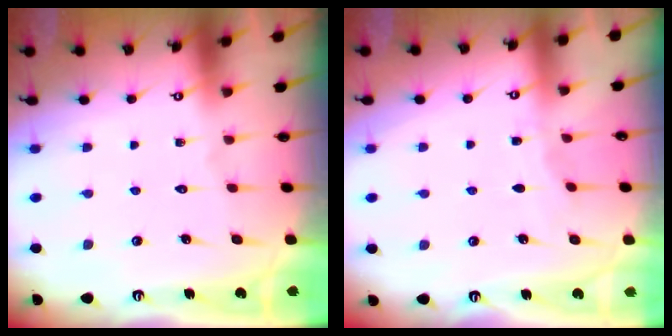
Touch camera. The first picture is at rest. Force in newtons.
{"total": 2.7, "press": 2.6, "slide": 0.5}